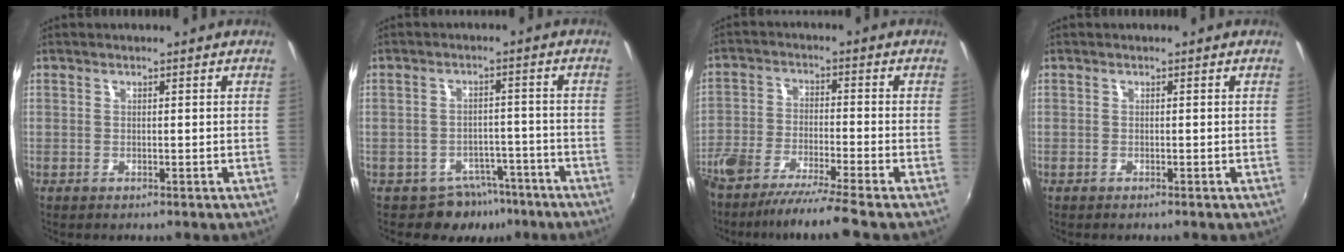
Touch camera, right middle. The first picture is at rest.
{"total": 6.7, "force": [-5.0, 4.3, 1.0], "torque": [-0.018, 0.020, -0.060]}
{"total": 11.5, "force": [-9.4, 0.0, 6.7], "torque": [-0.148, -0.031, -0.169]}
{"total": 0.0}